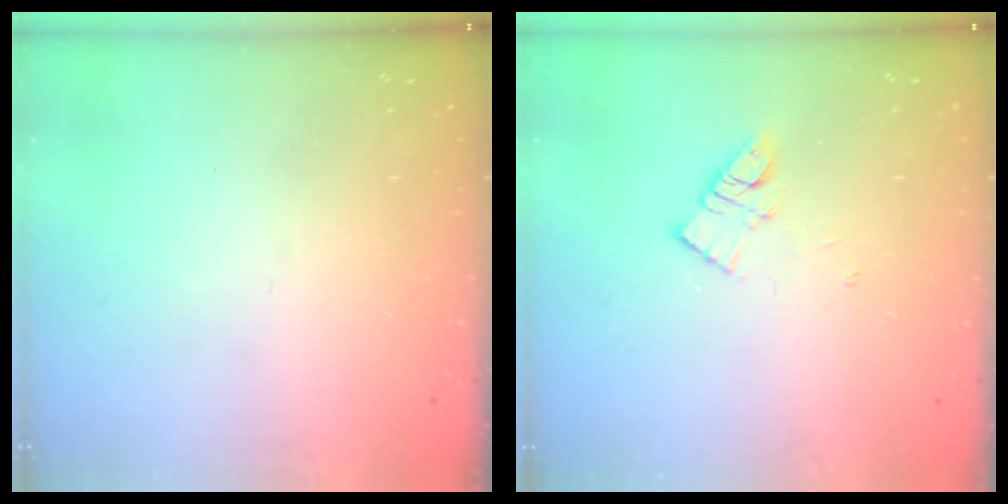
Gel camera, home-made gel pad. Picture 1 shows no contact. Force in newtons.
{"total": 8.1, "press": 8.1, "slide": 0.4}